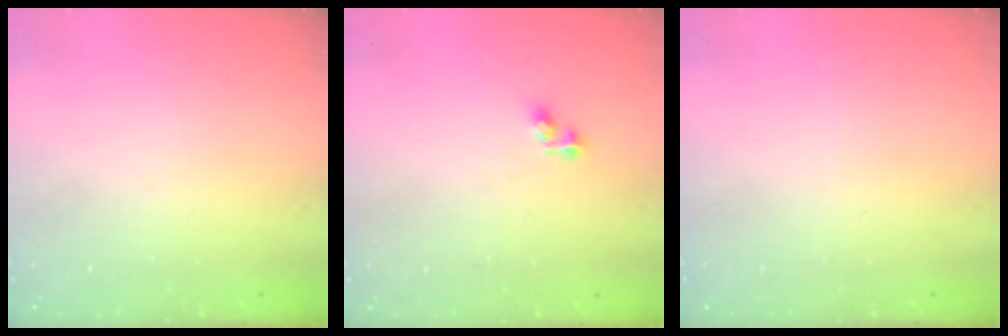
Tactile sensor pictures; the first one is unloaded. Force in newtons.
{"total": 2.8, "press": 2.8, "slide": 0.3}
{"total": 0.0}